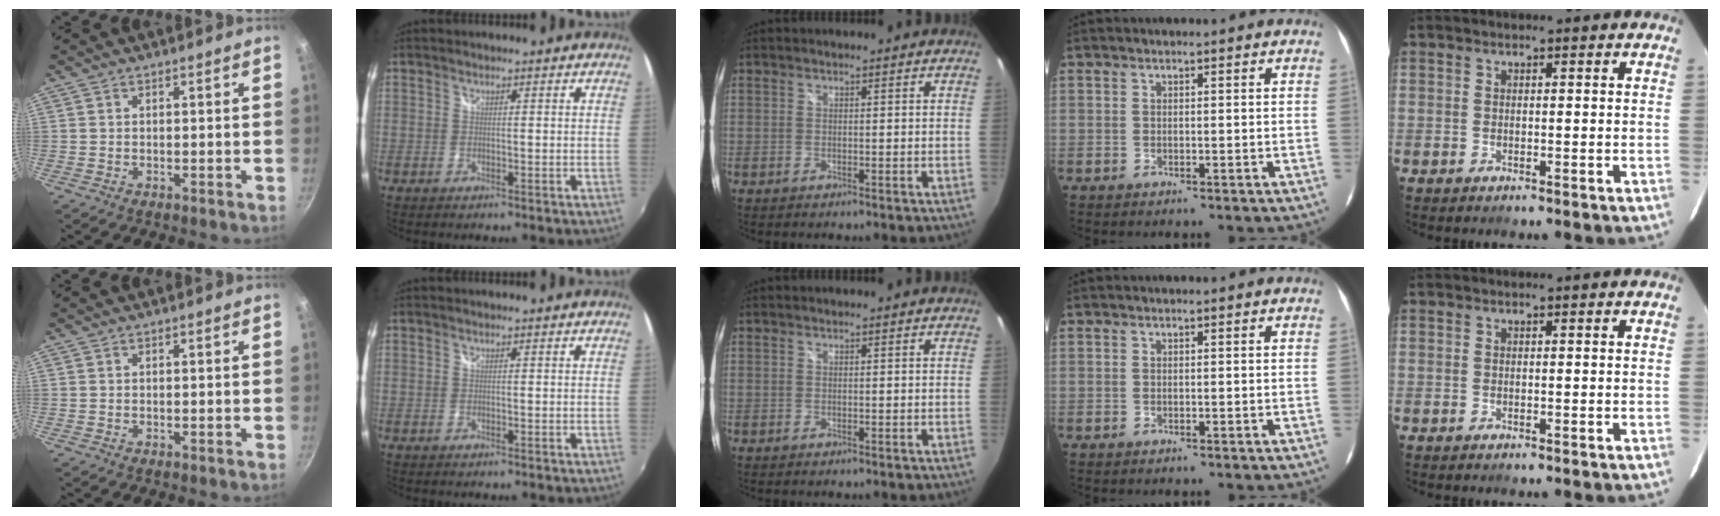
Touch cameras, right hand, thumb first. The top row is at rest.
{}